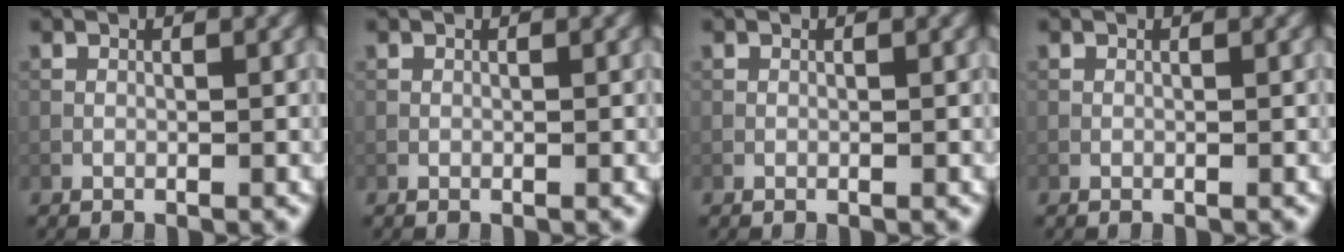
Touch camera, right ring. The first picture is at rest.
{"total": 0.0}
{"total": 0.0}
{"total": 0.0}